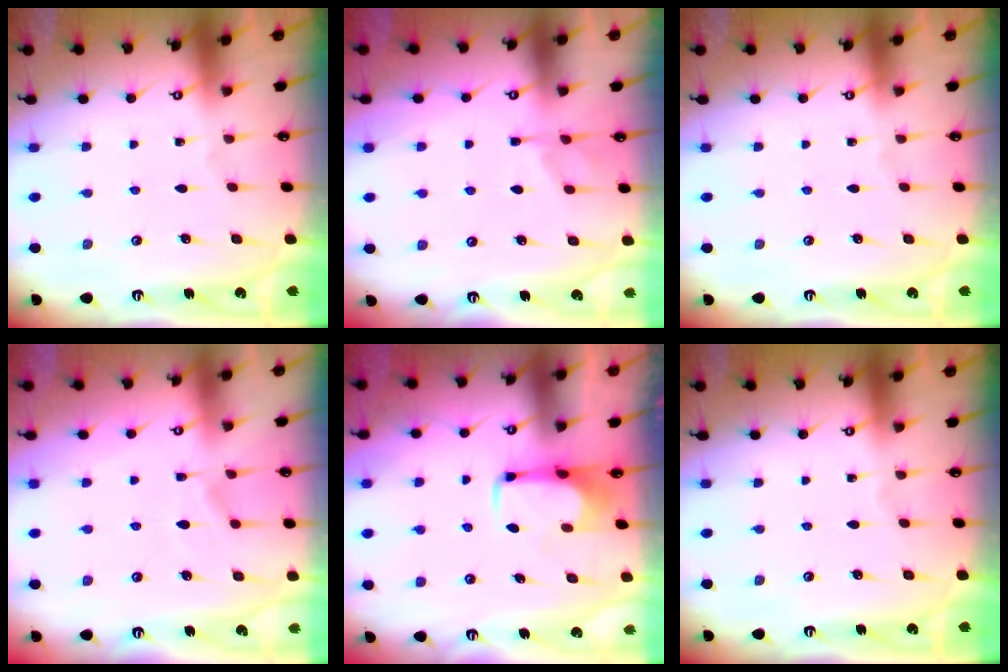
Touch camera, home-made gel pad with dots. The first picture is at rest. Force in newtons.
{"total": 0.9, "press": 0.1, "slide": 0.9}
{"total": 0.0}
{"total": 1.7, "press": 1.1, "slide": 1.2}
{"total": 1.4, "press": 1.3, "slide": 0.5}
{"total": 0.0}